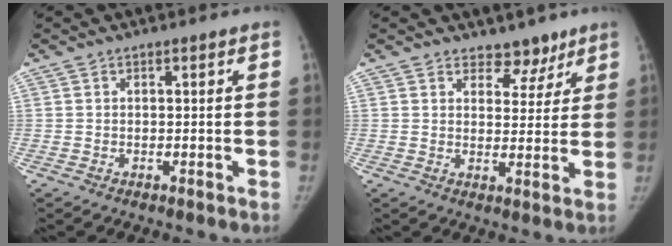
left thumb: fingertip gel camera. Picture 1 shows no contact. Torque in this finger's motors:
{"motor_torque": [0.27, 0.27, -0.36, 0.19, -0.07]}